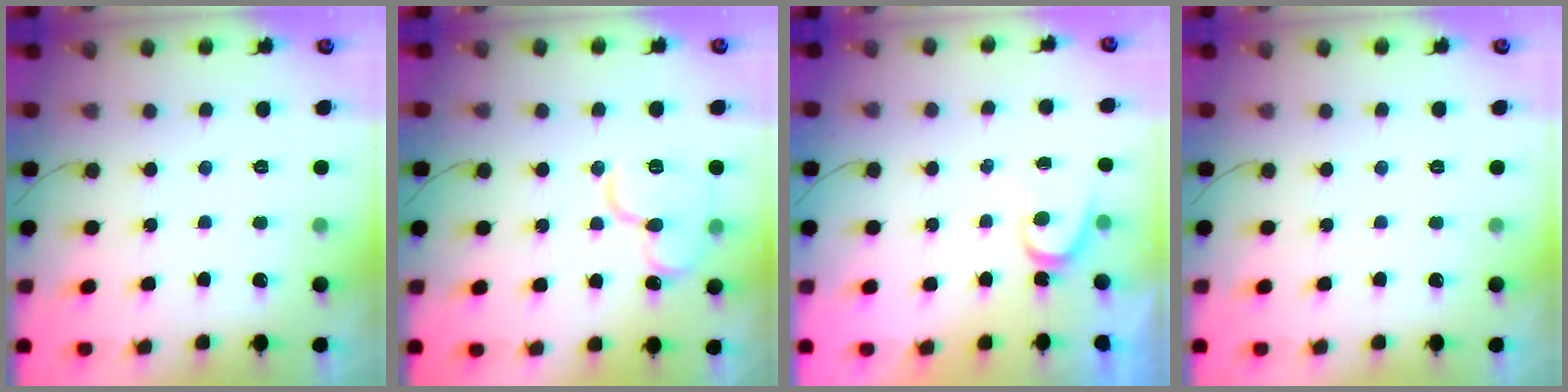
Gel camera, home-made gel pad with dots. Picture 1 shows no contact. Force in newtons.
{"total": 12.2, "press": 12.1, "slide": 1.7}
{"total": 4.0, "press": 3.9, "slide": 0.5}
{"total": 0.0}